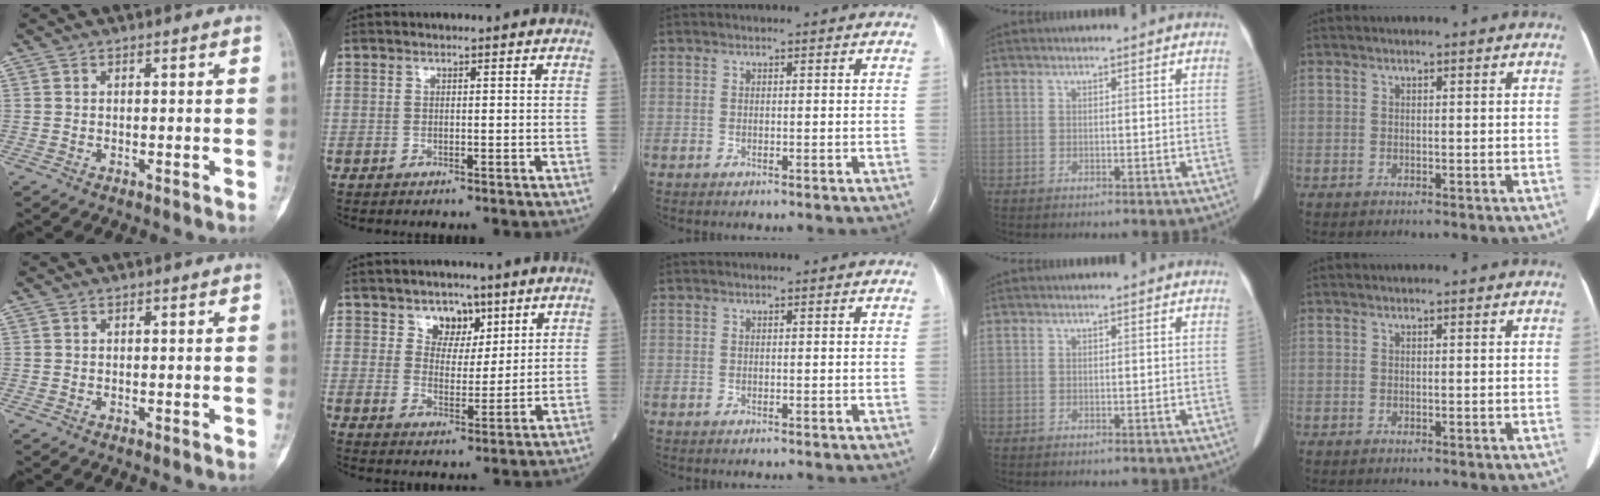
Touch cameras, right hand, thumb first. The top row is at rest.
{"index": {"total": 5.5, "force": [3.4, 3.7, 2.2], "torque": [-0.028, 0.001, 0.059]}}